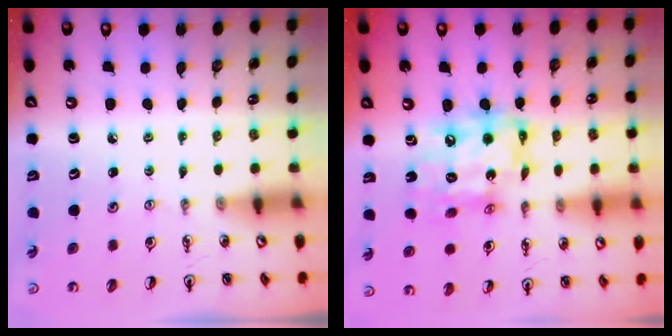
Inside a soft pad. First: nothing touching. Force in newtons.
{"total": 15.1, "press": 15.0, "slide": 1.4}